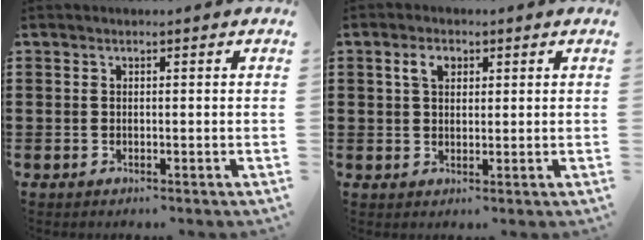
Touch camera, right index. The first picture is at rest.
{"total": 3.0, "force": [1.2, 1.9, 2.0], "torque": [-0.048, 0.010, 0.022]}